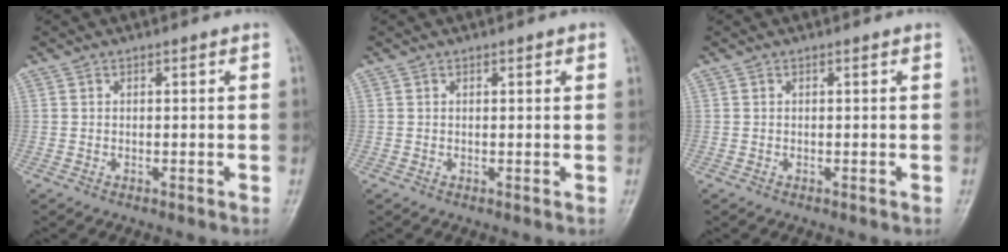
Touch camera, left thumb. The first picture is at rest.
{"total": 1.1, "force": [0.6, 0.4, 0.9], "torque": [-0.011, 0.001, 0.006]}
{"total": 0.0}